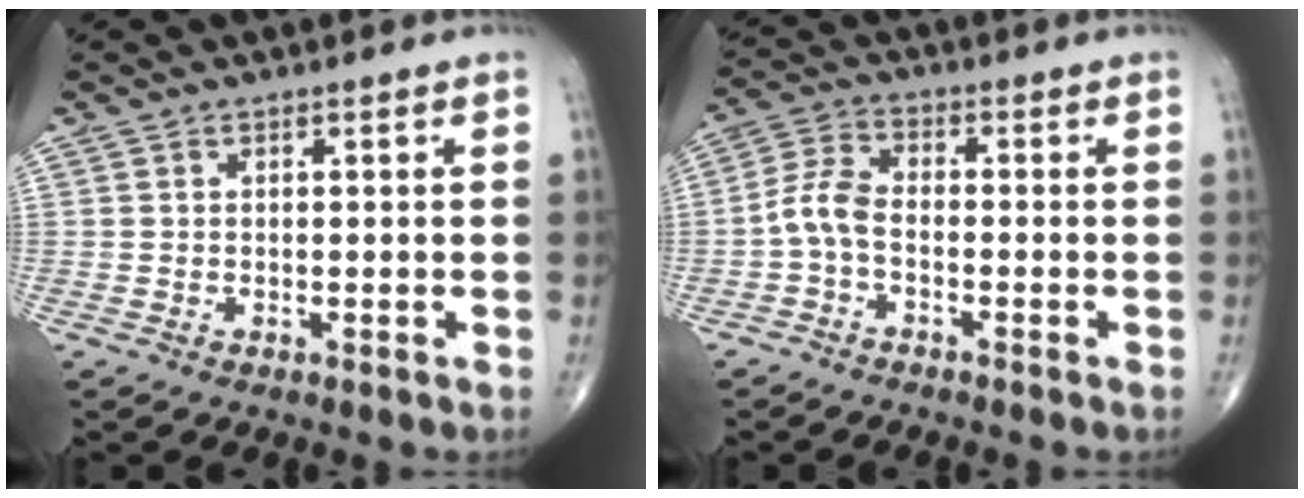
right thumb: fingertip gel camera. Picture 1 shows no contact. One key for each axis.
{"total": 5.3, "fx": -1.7, "fy": 2.7, "fz": 4.3, "tx": -0.094, "ty": 0.022, "tz": -0.045}